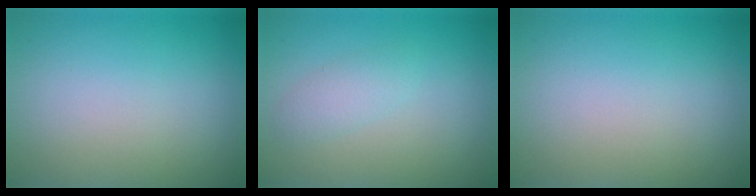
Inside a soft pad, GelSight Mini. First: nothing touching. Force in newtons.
{"total": 1.6, "press": 1.6, "slide": 0.1}
{"total": 0.0}